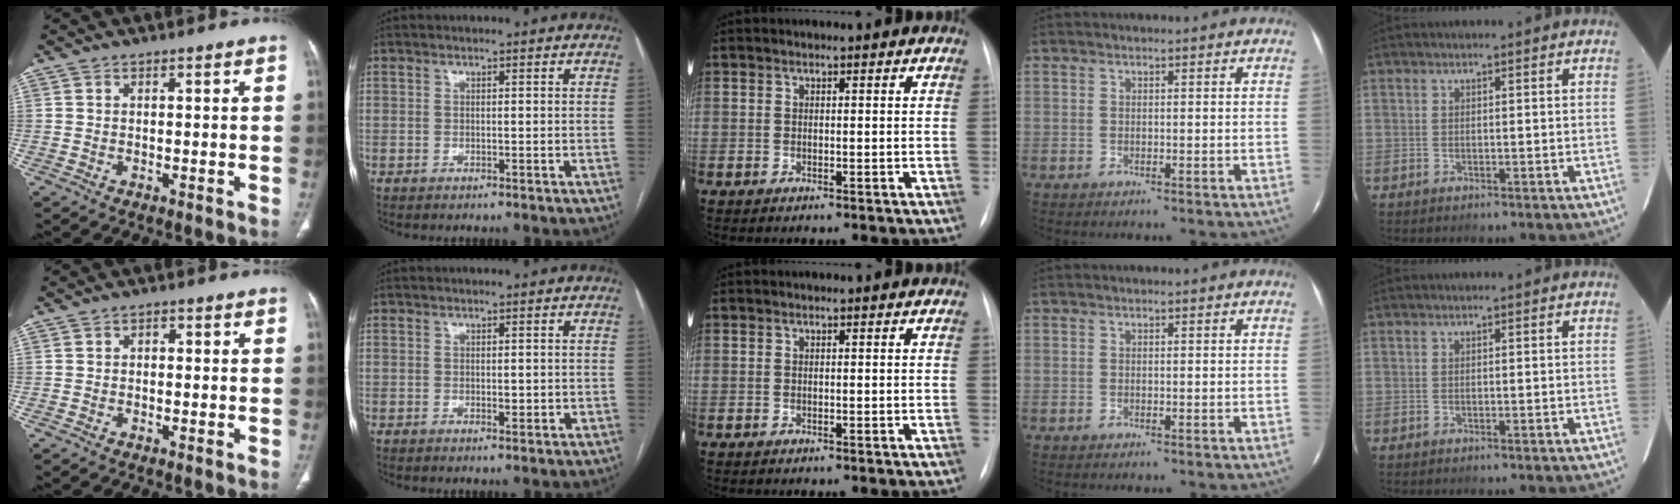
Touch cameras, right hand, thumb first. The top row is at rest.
{"thumb": {"total": 1.4, "force": [0.1, 1.0, 1.0], "torque": [-0.007, 0.005, -0.004]}, "index": {"total": 1.5, "force": [-0.1, 0.8, 1.2], "torque": [-0.016, -0.002, 0.002]}}